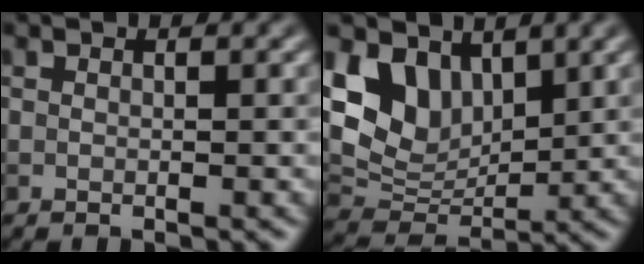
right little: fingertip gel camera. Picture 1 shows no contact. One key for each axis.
{"total": 7.1, "fx": 3.2, "fy": 4.8, "fz": 4.0, "tx": -0.084, "ty": -0.013, "tz": 0.060}